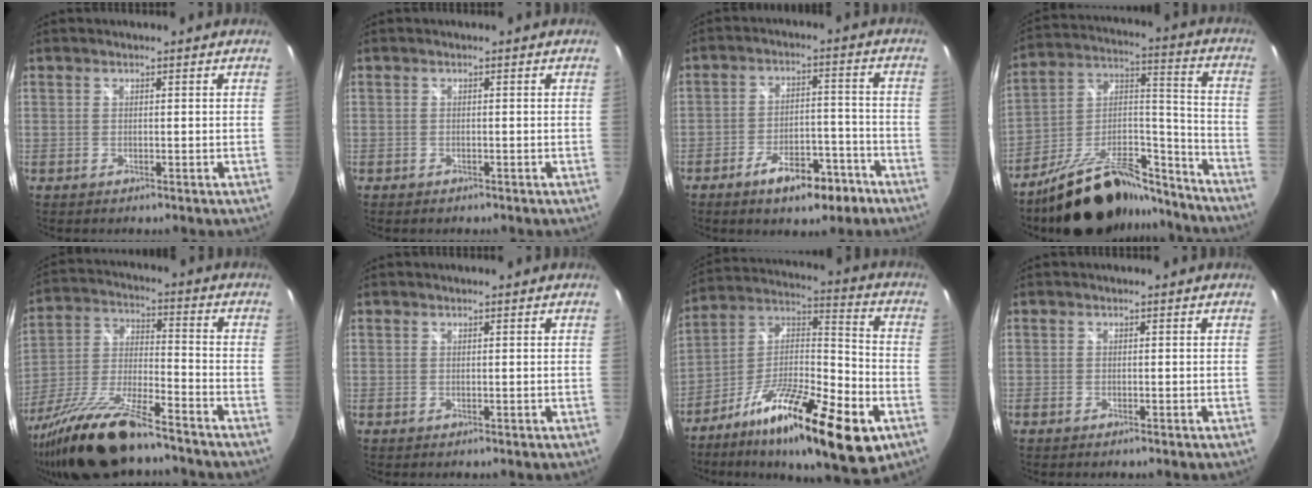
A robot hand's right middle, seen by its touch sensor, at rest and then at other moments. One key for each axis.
{"total": 0.9, "fx": -0.7, "fy": 0.5, "fz": 0.2, "tx": -0.008, "ty": -0.002, "tz": -0.013}
{"total": 10.2, "fx": -6.7, "fy": 4.0, "fz": 6.6, "tx": -0.118, "ty": 0.010, "tz": -0.093}
{"total": 21.6, "fx": -17.6, "fy": 7.1, "fz": 10.5, "tx": -0.173, "ty": 0.033, "tz": -0.267}
{"total": 18.2, "fx": -13.9, "fy": 3.3, "fz": 11.2, "tx": -0.236, "ty": -0.033, "tz": -0.253}
{"total": 0.0}
{"total": 24.2, "fx": -12.6, "fy": 6.5, "fz": 19.5, "tx": -0.323, "ty": -0.009, "tz": -0.216}
{"total": 0.7, "fx": -0.6, "fy": 0.1, "fz": 0.3, "tx": -0.005, "ty": -0.002, "tz": -0.013}